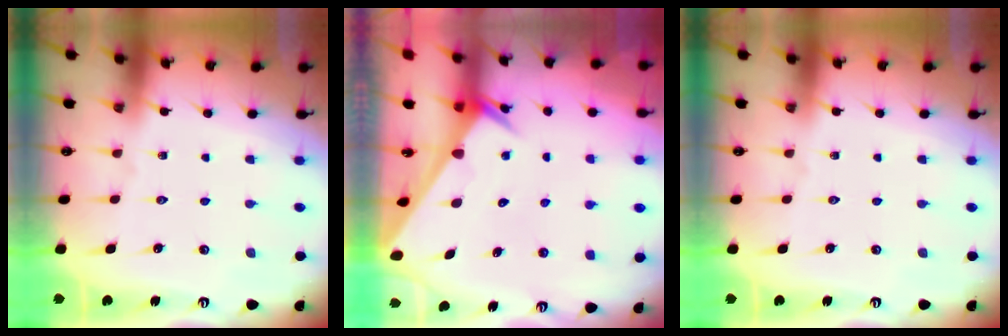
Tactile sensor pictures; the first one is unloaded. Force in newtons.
{"total": 2.4, "press": 2.4, "slide": 0.0}
{"total": 0.0}